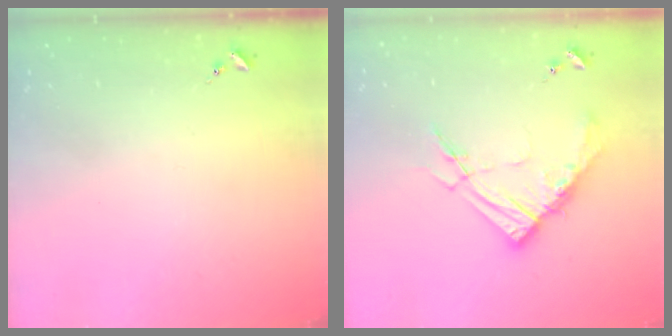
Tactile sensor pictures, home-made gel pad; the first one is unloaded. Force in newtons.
{"total": 14.1, "press": 14.0, "slide": 1.5}